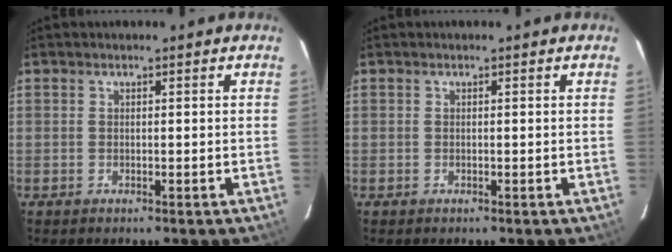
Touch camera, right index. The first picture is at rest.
{"total": 0.0}